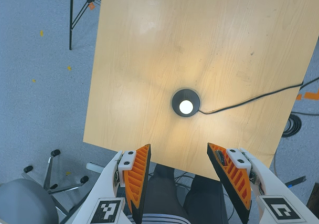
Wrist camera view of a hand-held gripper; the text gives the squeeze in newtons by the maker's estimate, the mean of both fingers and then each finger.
{"total": 0.0}